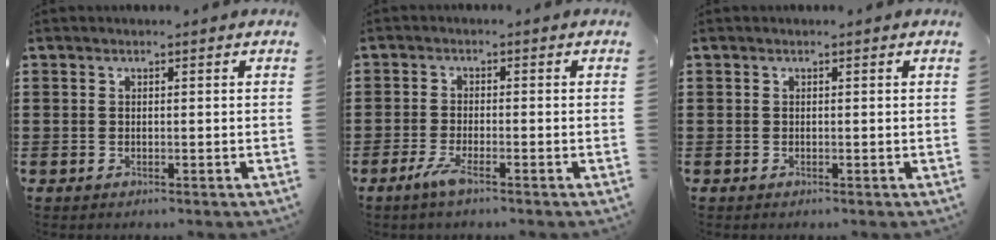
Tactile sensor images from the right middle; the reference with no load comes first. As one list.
[{"total": 3.2, "force": [-1.9, 0.4, 2.6], "torque": [-0.064, -0.010, -0.040]}, {"total": 0.0}]